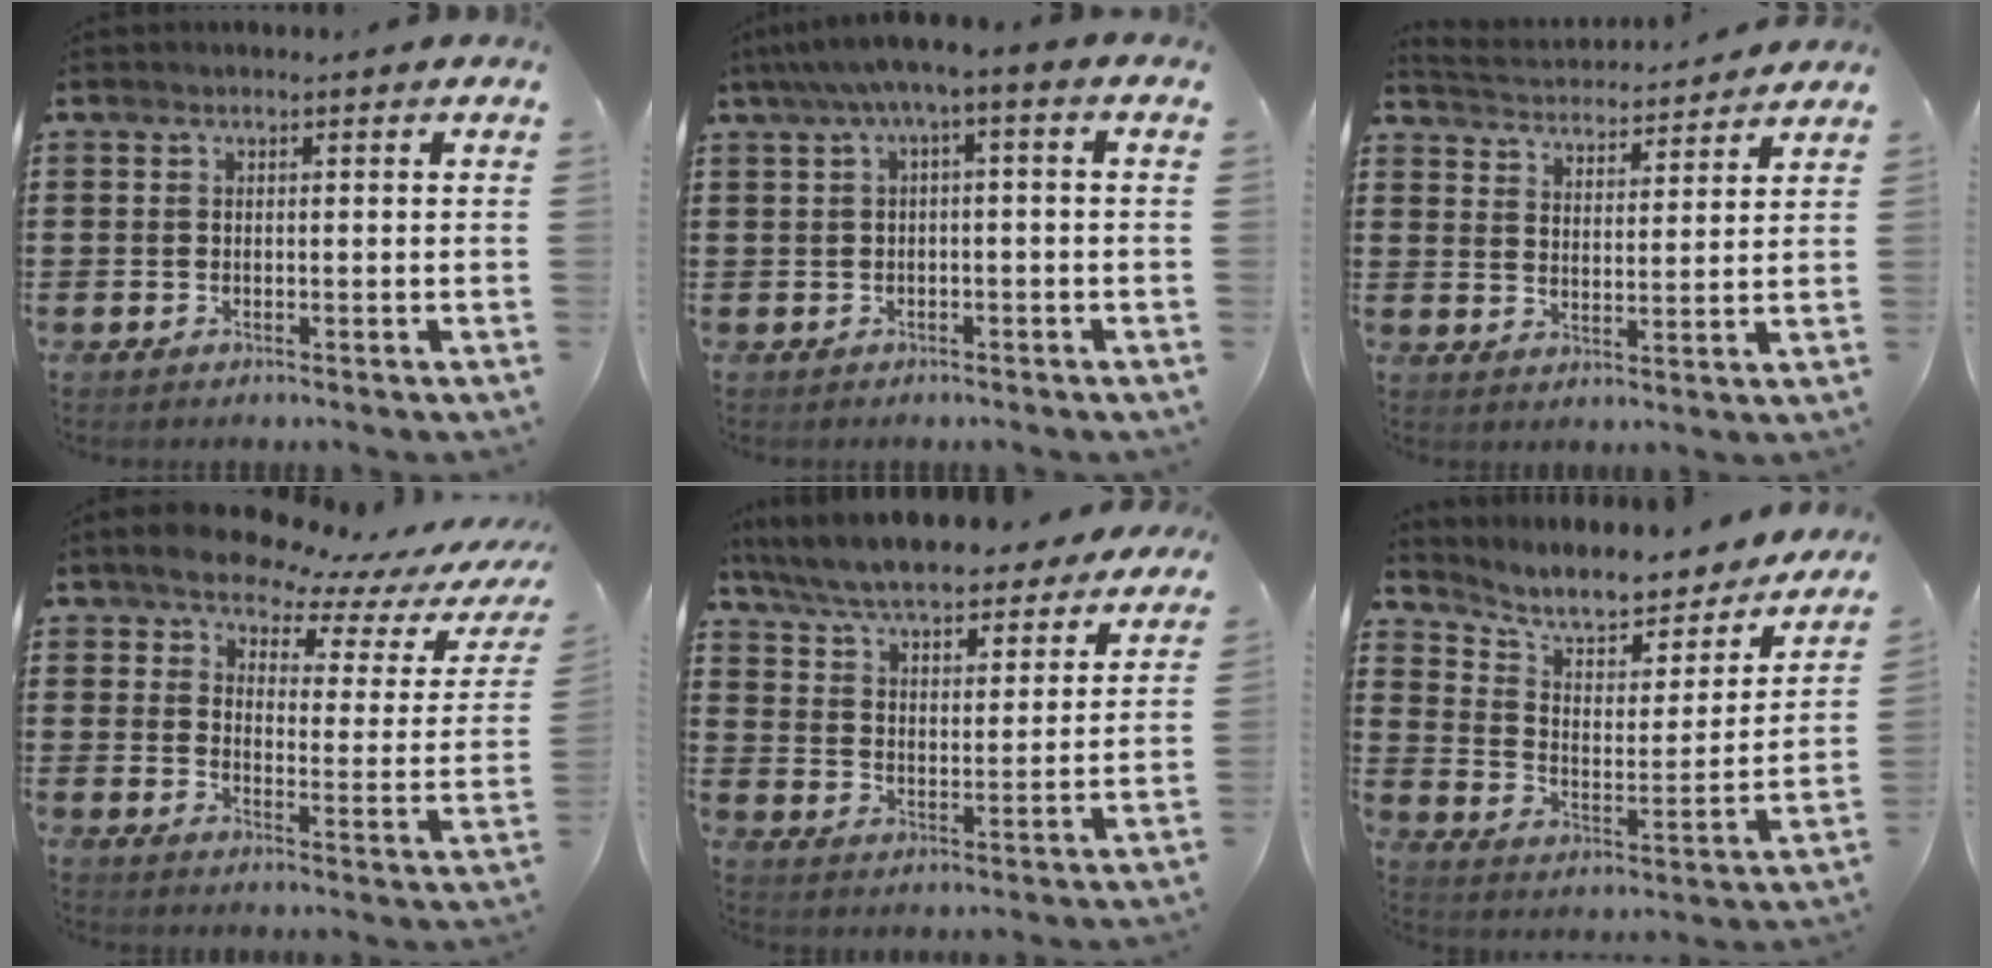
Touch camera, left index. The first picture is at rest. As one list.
[{"total": 3.4, "force": [-1.4, 0.5, 3.1], "torque": [-0.055, 0.003, -0.031]}, {"total": 3.6, "force": [3.5, -0.2, -0.3], "torque": [-0.015, -0.028, 0.058]}, {"total": 7.2, "force": [6.6, 1.7, 2.3], "torque": [-0.068, -0.043, 0.113]}, {"total": 7.7, "force": [7.2, 0.6, 2.8], "torque": [-0.085, -0.042, 0.126]}, {"total": 8.1, "force": [7.1, 2.0, 3.5], "torque": [-0.086, -0.050, 0.116]}]